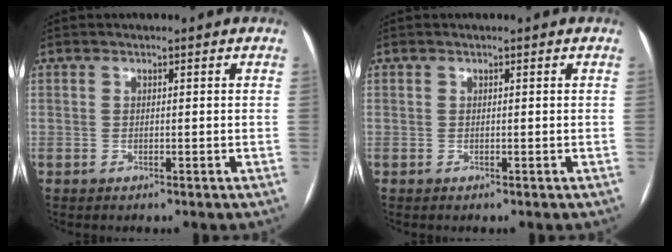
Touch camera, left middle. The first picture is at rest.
{"total": 0.0}